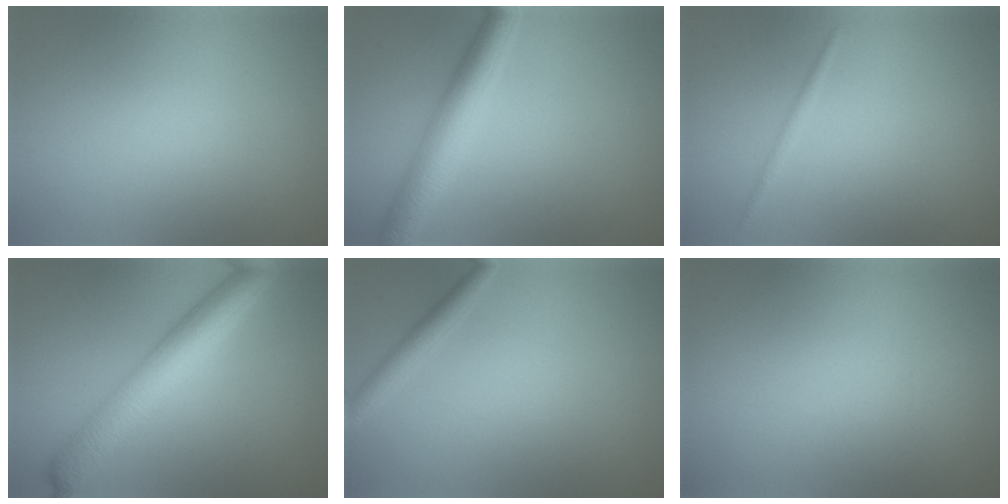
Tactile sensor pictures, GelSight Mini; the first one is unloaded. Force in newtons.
{"total": 5.1, "press": 5.1, "slide": 0.1}
{"total": 0.8, "press": 0.8, "slide": 0.0}
{"total": 6.4, "press": 6.4, "slide": 0.1}
{"total": 1.8, "press": 1.8, "slide": 0.1}
{"total": 0.0}